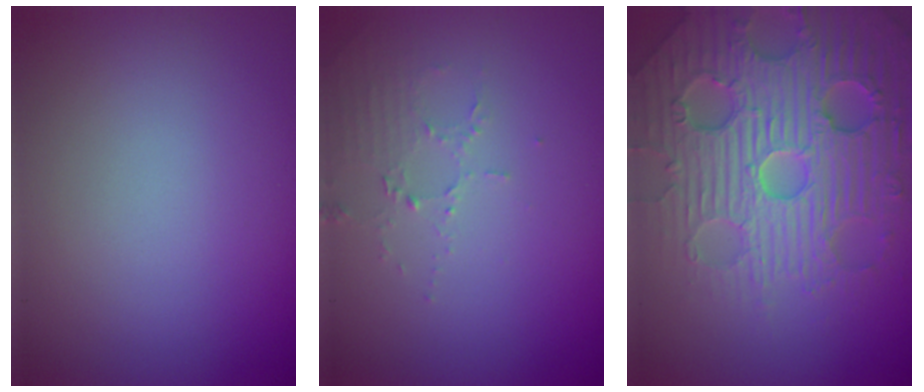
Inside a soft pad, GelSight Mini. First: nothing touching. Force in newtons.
{"total": 1.9, "press": 1.8, "slide": 0.4}
{"total": 7.9, "press": 7.7, "slide": 1.6}